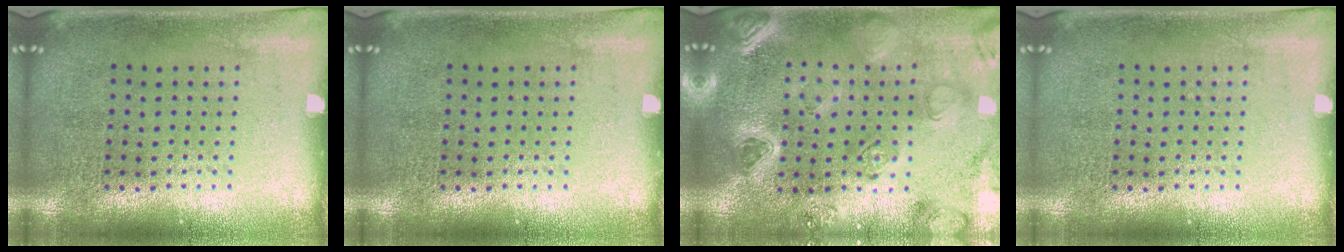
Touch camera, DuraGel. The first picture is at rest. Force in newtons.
{"total": 0.0}
{"total": 2.3, "press": 2.2, "slide": 0.4}
{"total": 0.0}